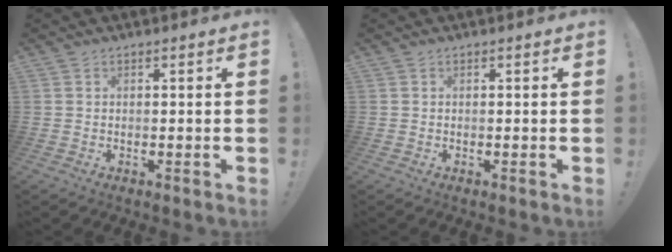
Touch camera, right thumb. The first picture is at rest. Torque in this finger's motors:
{"motor_torque": [-0.15, 0.10, 0.19, -0.05, -0.05]}